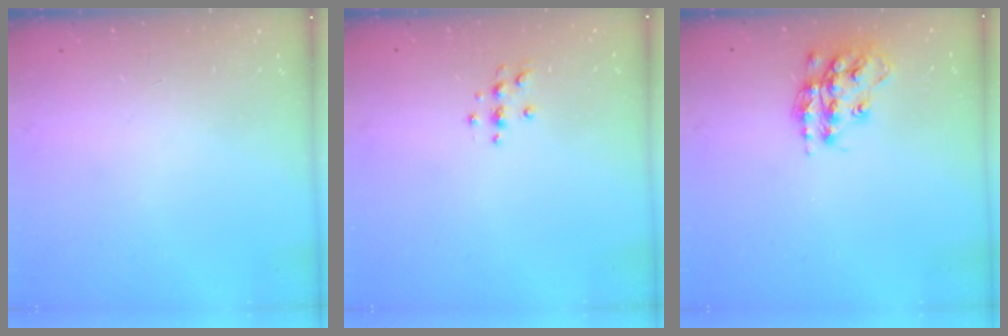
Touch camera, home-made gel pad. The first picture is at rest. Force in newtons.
{"total": 3.5, "press": 3.4, "slide": 0.5}
{"total": 16.1, "press": 16.1, "slide": 1.0}